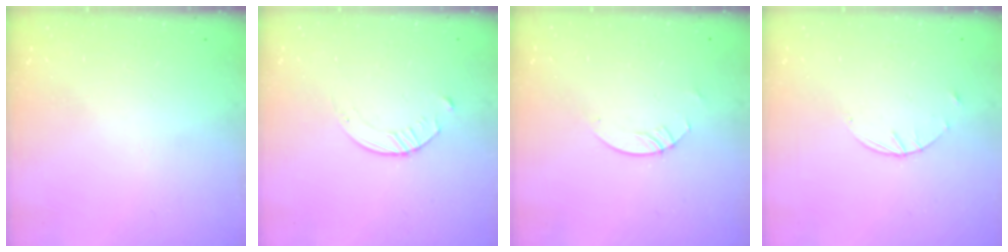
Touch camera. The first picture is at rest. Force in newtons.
{"total": 2.8, "press": 2.7, "slide": 0.3}
{"total": 3.0, "press": 2.9, "slide": 0.3}
{"total": 1.7, "press": 1.7, "slide": 0.3}